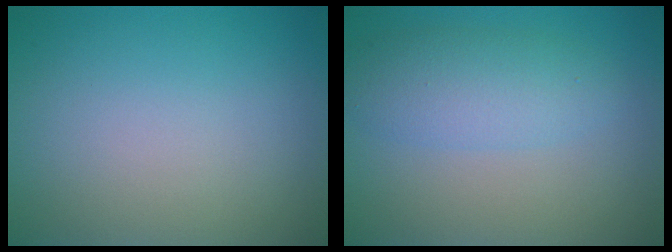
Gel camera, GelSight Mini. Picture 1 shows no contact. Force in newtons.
{"total": 3.7, "press": 3.7, "slide": 0.2}